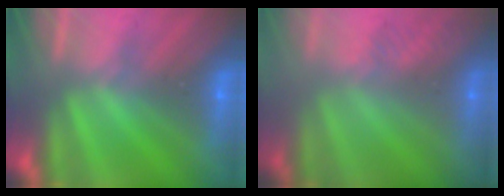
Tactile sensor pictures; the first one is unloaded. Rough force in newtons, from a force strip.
{"total": 2.8}